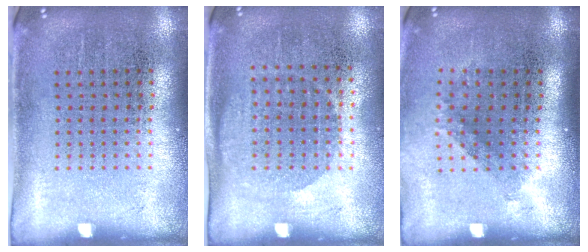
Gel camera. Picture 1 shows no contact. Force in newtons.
{"total": 1.1, "press": 1.0, "slide": 0.4}
{"total": 1.3, "press": 0.9, "slide": 0.9}